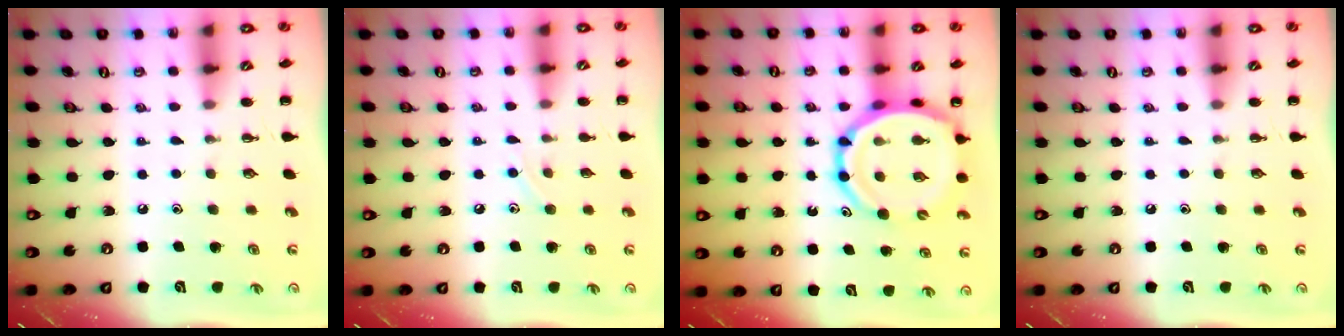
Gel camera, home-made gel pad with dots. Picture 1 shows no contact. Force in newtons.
{"total": 4.3, "press": 4.2, "slide": 1.3}
{"total": 14.9, "press": 14.3, "slide": 4.0}
{"total": 0.0}